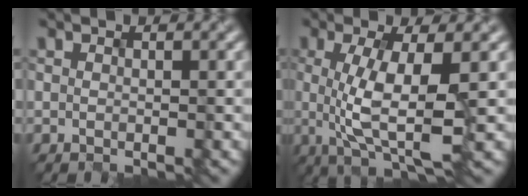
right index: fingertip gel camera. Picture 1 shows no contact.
{"total": 6.2, "force": [-0.6, 1.7, 5.9], "torque": [-0.112, -0.011, -0.002]}